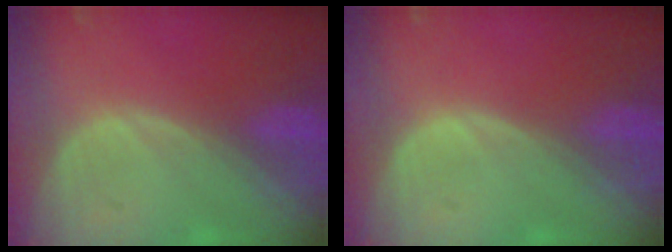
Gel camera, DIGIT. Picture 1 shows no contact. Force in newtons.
{"total": 0.0}